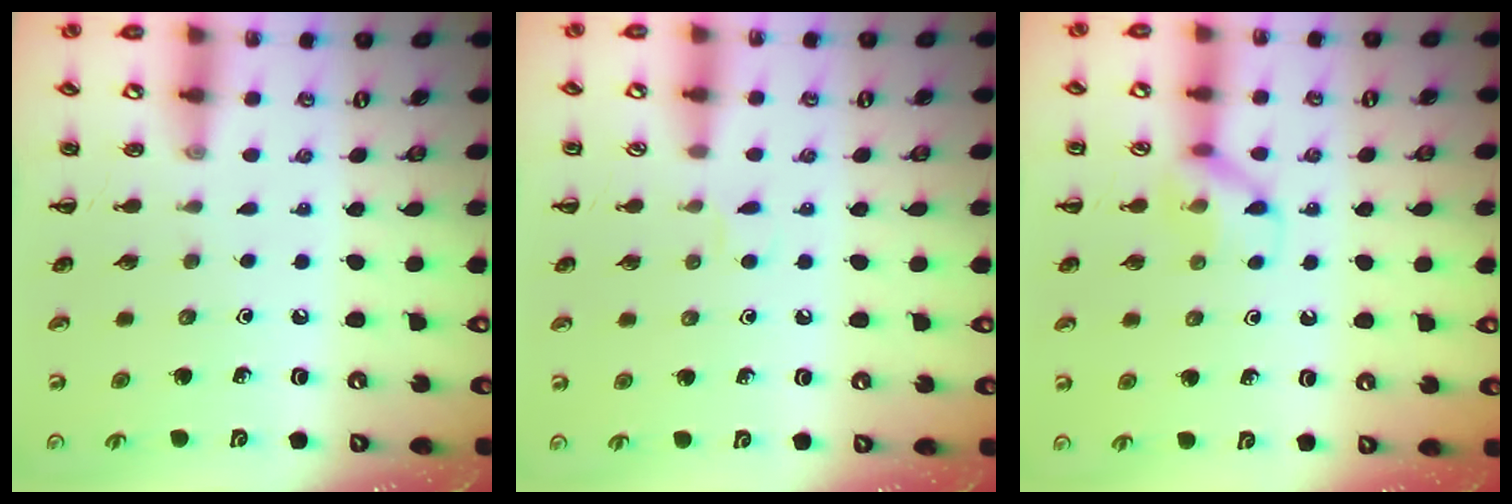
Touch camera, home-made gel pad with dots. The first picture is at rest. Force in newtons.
{"total": 2.8, "press": 2.7, "slide": 1.0}
{"total": 8.6, "press": 8.6, "slide": 0.6}